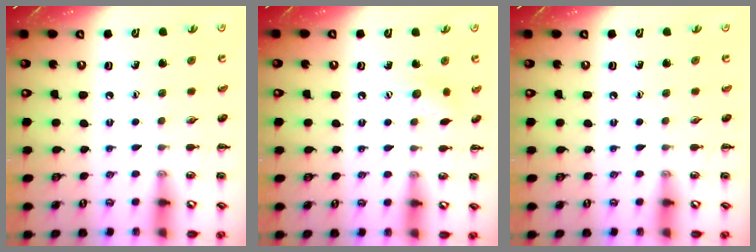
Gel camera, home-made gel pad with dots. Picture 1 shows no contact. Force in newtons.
{"total": 6.5, "press": 6.4, "slide": 1.4}
{"total": 0.0}